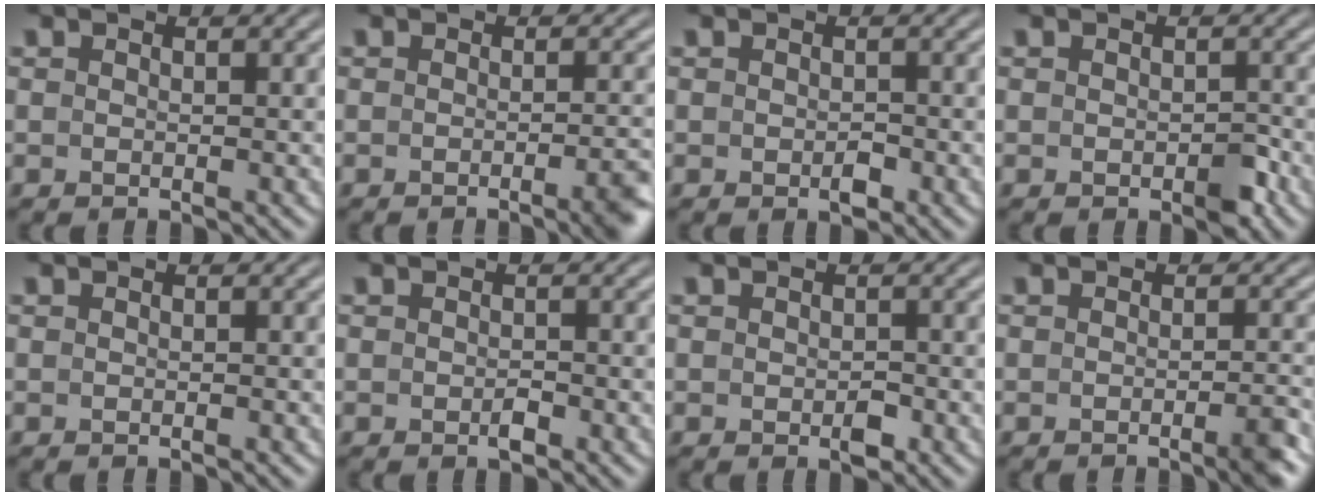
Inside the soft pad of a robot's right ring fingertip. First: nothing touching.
{"total": 2.5, "force": [-1.5, -0.1, 2.0], "torque": [-0.022, 0.006, -0.029]}
{"total": 1.1, "force": [-0.5, 0.6, 0.8], "torque": [-0.011, -0.005, -0.005]}
{"total": 1.5, "force": [-0.8, 0.8, 1.1], "torque": [-0.014, -0.004, -0.011]}
{"total": 0.0}
{"total": 1.0, "force": [-0.5, 0.3, 0.8], "torque": [-0.011, -0.004, -0.007]}
{"total": 1.3, "force": [-0.5, 0.8, 0.8], "torque": [-0.012, -0.006, -0.004]}
{"total": 1.9, "force": [-1.3, -0.1, 1.4], "torque": [-0.020, 0.006, -0.025]}